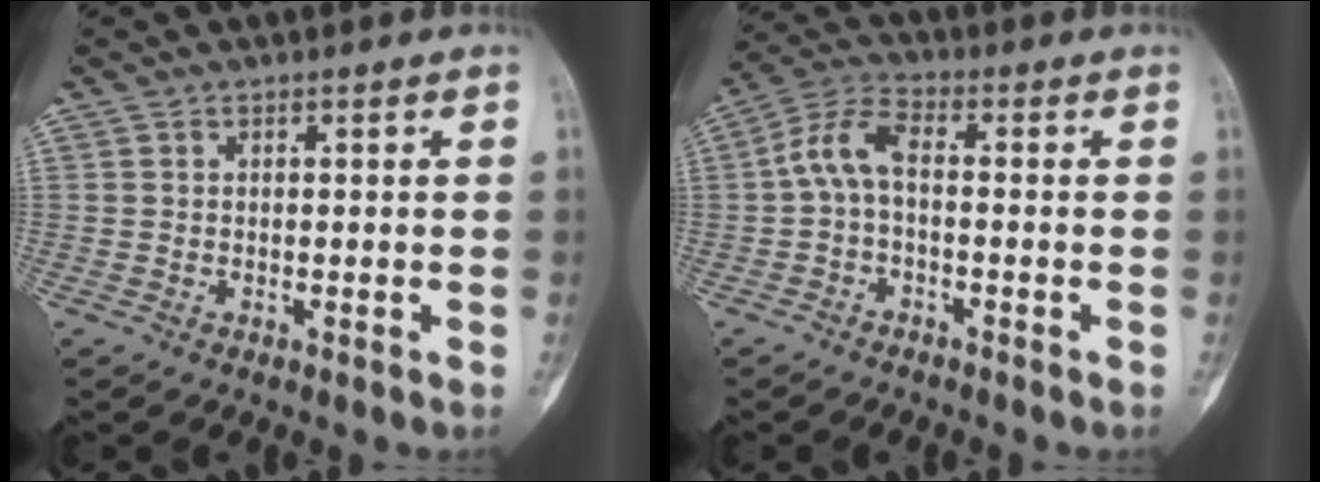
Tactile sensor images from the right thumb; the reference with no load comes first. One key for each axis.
{"total": 6.5, "fx": -0.6, "fy": 3.0, "fz": 5.7, "tx": -0.121, "ty": 0.027, "tz": -0.024}